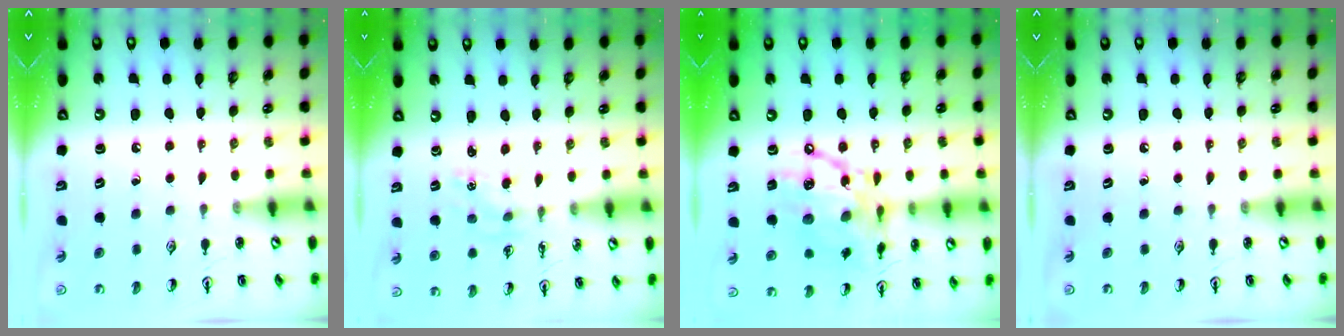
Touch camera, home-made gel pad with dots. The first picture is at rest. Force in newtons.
{"total": 1.8, "press": 1.8, "slide": 0.2}
{"total": 17.7, "press": 17.6, "slide": 1.5}
{"total": 0.0}